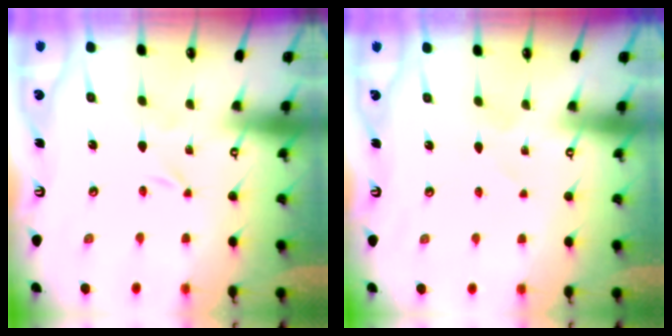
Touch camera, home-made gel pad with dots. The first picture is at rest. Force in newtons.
{"total": 1.4, "press": 1.4, "slide": 0.3}